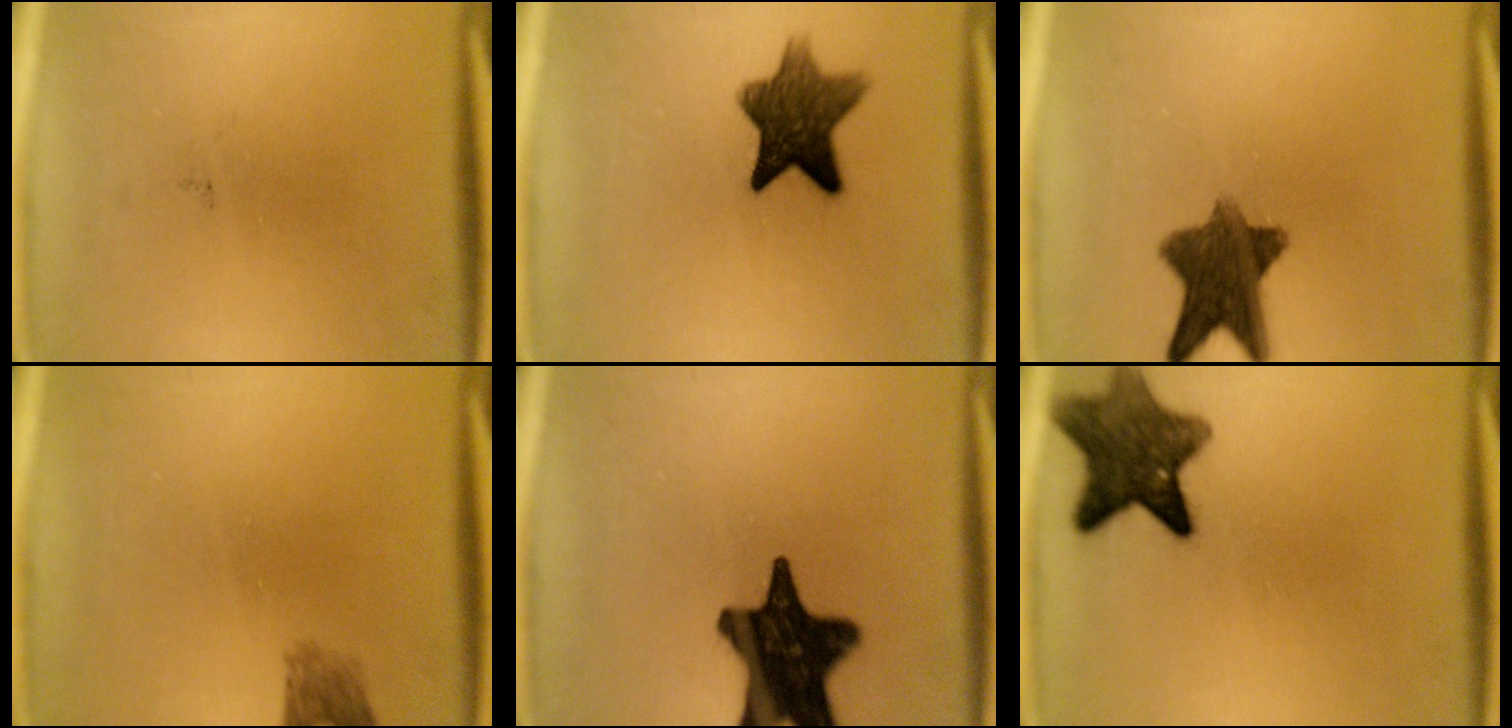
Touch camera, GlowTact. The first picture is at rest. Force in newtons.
{"total": 9.8}
{"total": 9.9}
{"total": 2.2}
{"total": 18.9}
{"total": 9.7}